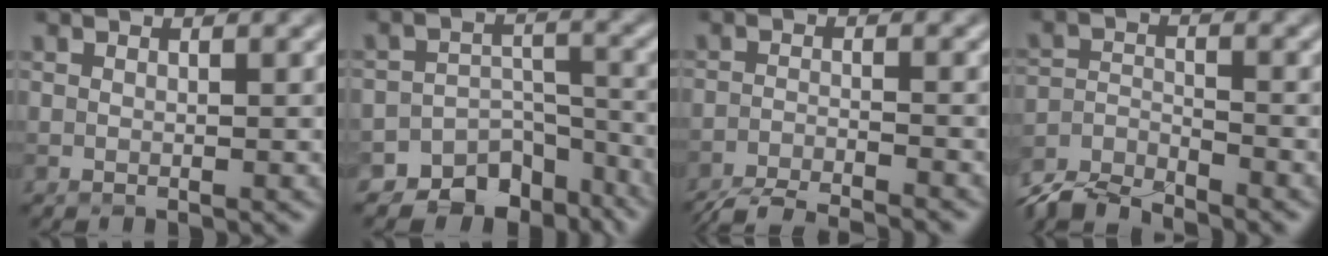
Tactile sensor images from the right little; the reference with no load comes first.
{"total": 8.3, "force": [-6.7, 4.8, 1.1], "torque": [0.004, -0.003, -0.083]}
{"total": 7.0, "force": [-6.5, 1.0, 2.3], "torque": [-0.045, -0.017, -0.107]}
{"total": 4.9, "force": [-4.7, 0.8, 1.3], "torque": [-0.027, -0.007, -0.099]}